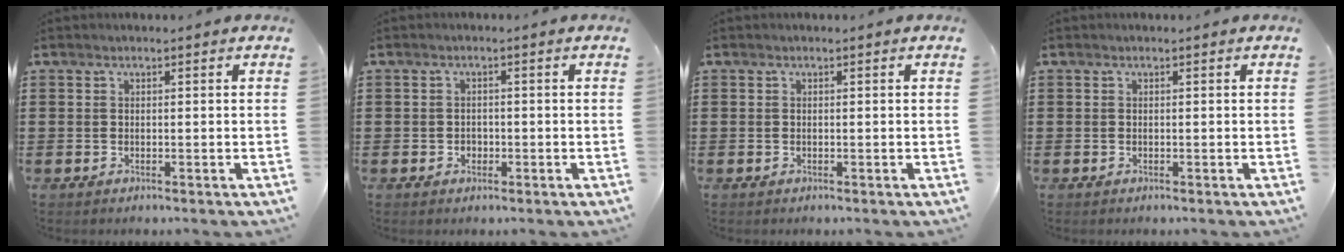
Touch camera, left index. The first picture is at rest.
{"total": 1.1, "force": [-0.4, 0.9, 0.2], "torque": [-0.008, 0.004, -0.011]}
{"total": 0.0}
{"total": 0.0}